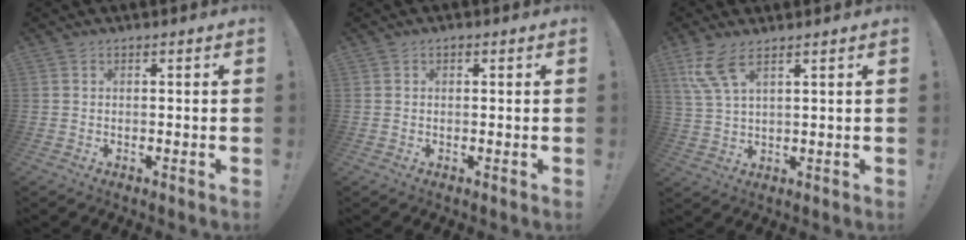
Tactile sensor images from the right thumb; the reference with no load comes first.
{"total": 2.8, "force": [1.1, 2.0, 1.6], "torque": [-0.015, -0.001, 0.015]}
{"total": 8.1, "force": [5.1, 2.4, 5.9], "torque": [-0.128, -0.017, 0.098]}